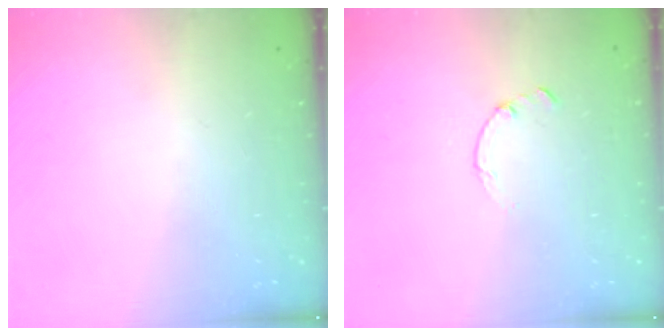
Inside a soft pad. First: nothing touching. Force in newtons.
{"total": 0.0}